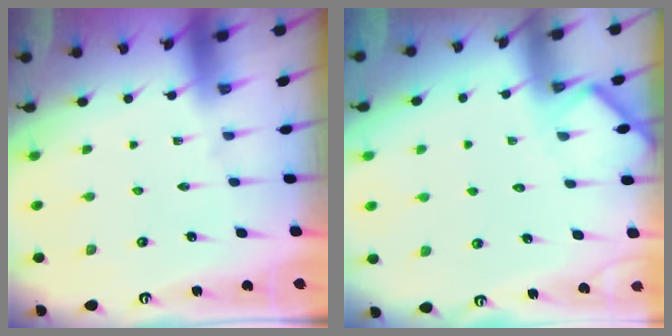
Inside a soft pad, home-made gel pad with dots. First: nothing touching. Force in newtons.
{"total": 5.2, "press": 5.2, "slide": 0.6}